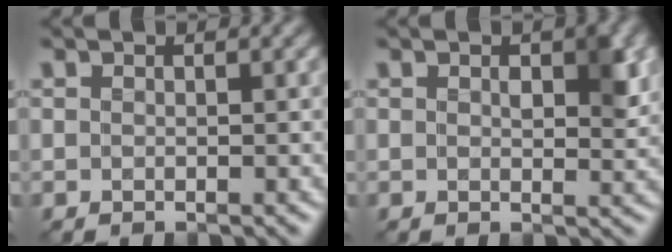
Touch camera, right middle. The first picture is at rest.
{"total": 2.9, "force": [0.7, 1.4, 2.4], "torque": [-0.031, -0.003, 0.014]}